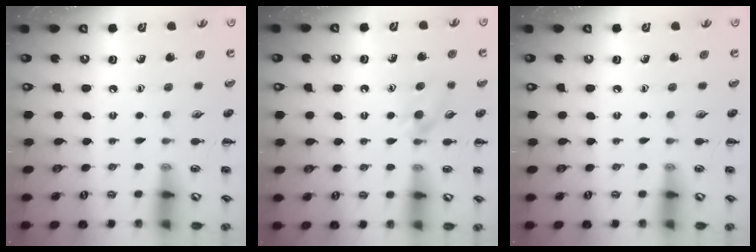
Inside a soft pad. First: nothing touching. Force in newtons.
{"total": 5.5, "press": 5.0, "slide": 2.2}
{"total": 0.0}